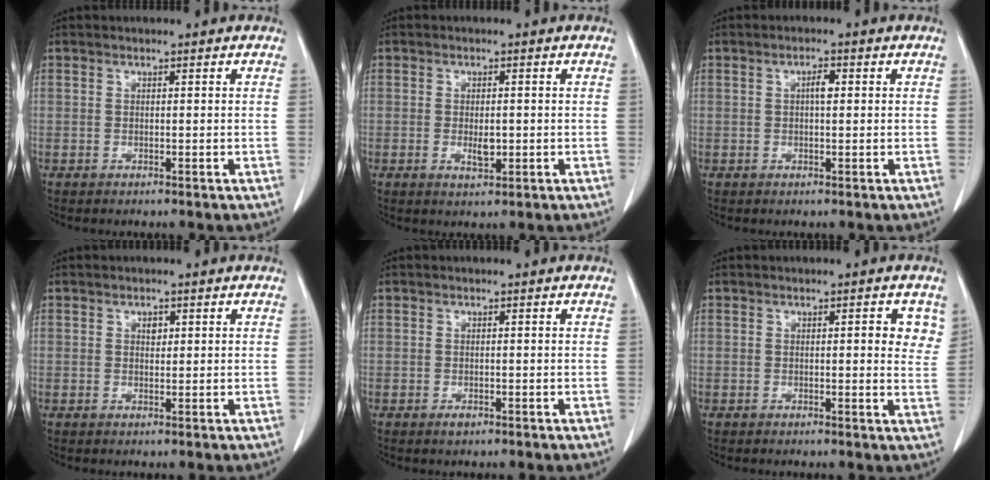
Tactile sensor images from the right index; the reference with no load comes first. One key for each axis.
{"total": 1.7, "fx": -0.3, "fy": 0.8, "fz": 1.5, "tx": -0.027, "ty": -0.002, "tz": -0.001}
{"total": 1.9, "fx": 0.4, "fy": 0.5, "fz": 1.7, "tx": -0.032, "ty": 0.004, "tz": 0.006}
{"total": 1.3, "fx": 0.5, "fy": 0.8, "fz": 0.8, "tx": -0.011, "ty": -0.001, "tz": 0.009}
{"total": 0.9, "fx": -0.5, "fy": 0.5, "fz": 0.5, "tx": -0.008, "ty": 0.000, "tz": -0.003}
{"total": 3.4, "fx": 1.2, "fy": 1.1, "fz": 3.0, "tx": -0.027, "ty": -0.002, "tz": 0.008}